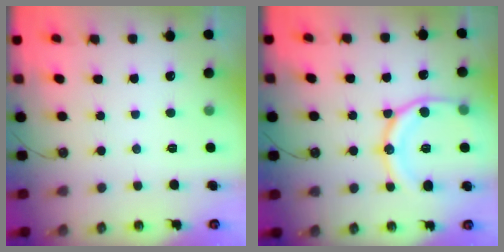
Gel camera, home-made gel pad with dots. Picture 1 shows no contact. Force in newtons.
{"total": 17.7, "press": 17.6, "slide": 1.8}